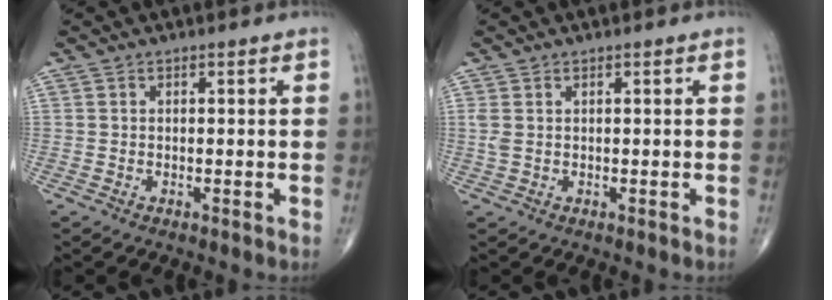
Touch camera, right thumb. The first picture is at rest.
{"total": 1.7, "force": [0.5, 1.0, 1.3], "torque": [-0.045, 0.011, 0.015]}